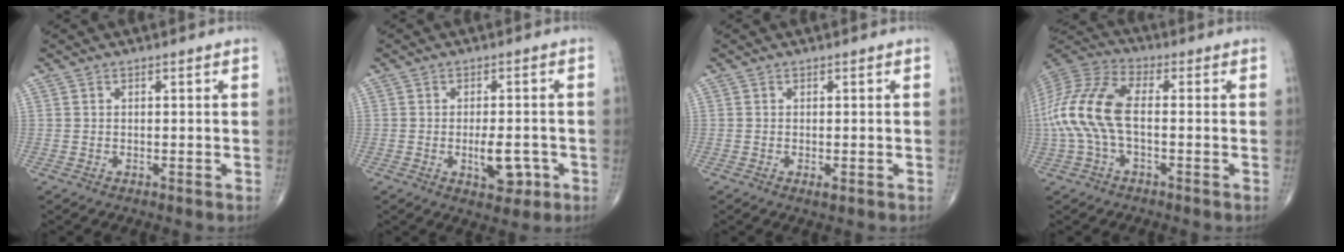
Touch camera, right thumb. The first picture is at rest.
{"total": 6.1, "force": [-1.7, 3.0, 5.1], "torque": [-0.062, 0.002, -0.018]}
{"total": 1.0, "force": [-0.3, 0.3, 0.9], "torque": [-0.016, -0.004, -0.005]}
{"total": 14.5, "force": [-1.2, 7.1, 12.6], "torque": [-0.293, 0.030, -0.029]}